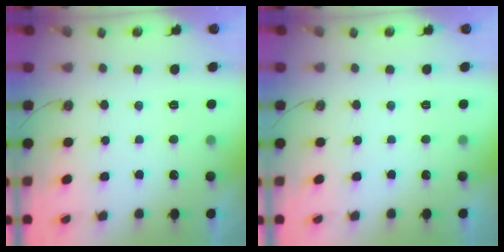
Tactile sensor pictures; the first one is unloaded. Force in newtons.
{"total": 0.0}